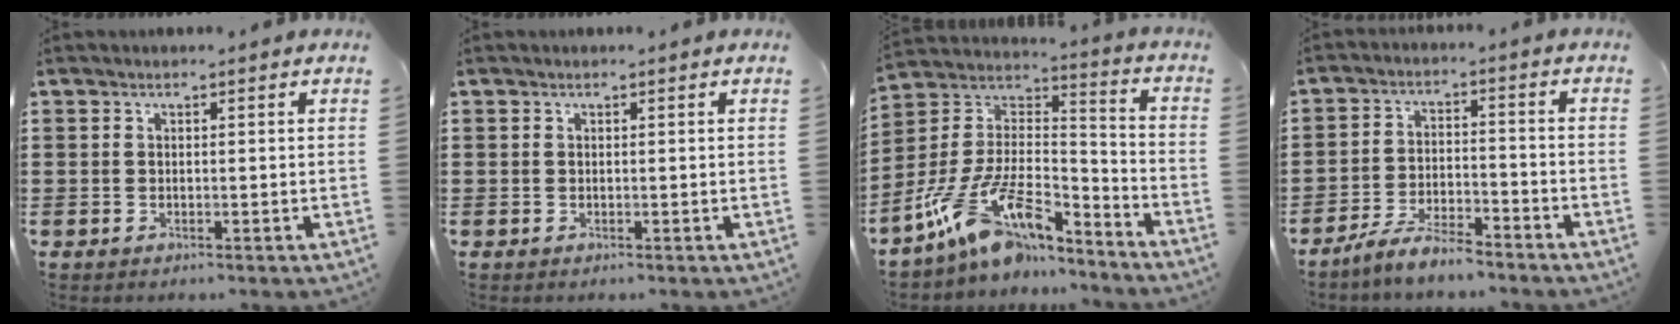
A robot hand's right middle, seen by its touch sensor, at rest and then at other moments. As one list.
[{"total": 0.0}, {"total": 12.4, "force": [-8.9, 3.7, 7.9], "torque": [-0.174, 0.000, -0.175]}, {"total": 5.7, "force": [-5.2, 0.7, 2.2], "torque": [-0.056, -0.001, -0.104]}]